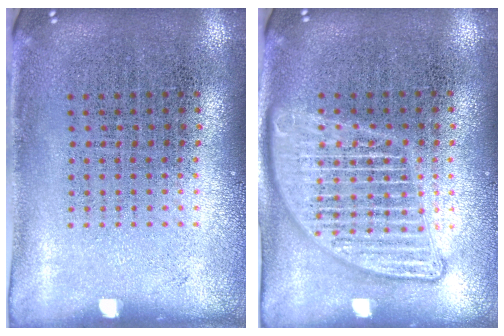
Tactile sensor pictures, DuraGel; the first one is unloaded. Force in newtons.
{"total": 2.7, "press": 2.7, "slide": 0.2}